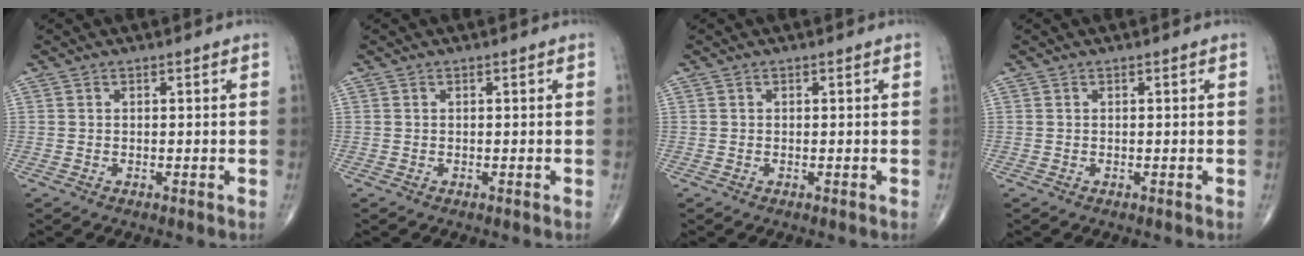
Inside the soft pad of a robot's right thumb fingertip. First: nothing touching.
{"total": 0.0}
{"total": 0.0}
{"total": 0.0}